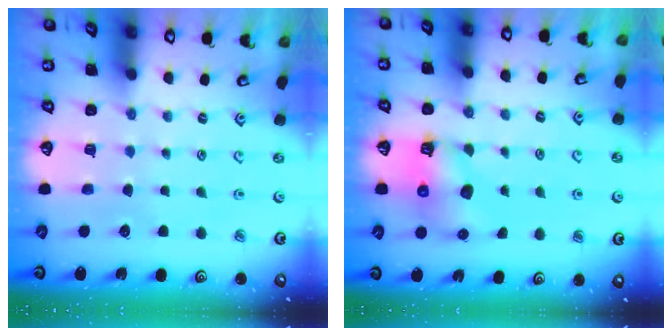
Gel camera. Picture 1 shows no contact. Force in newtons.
{"total": 8.0, "press": 8.0, "slide": 0.8}